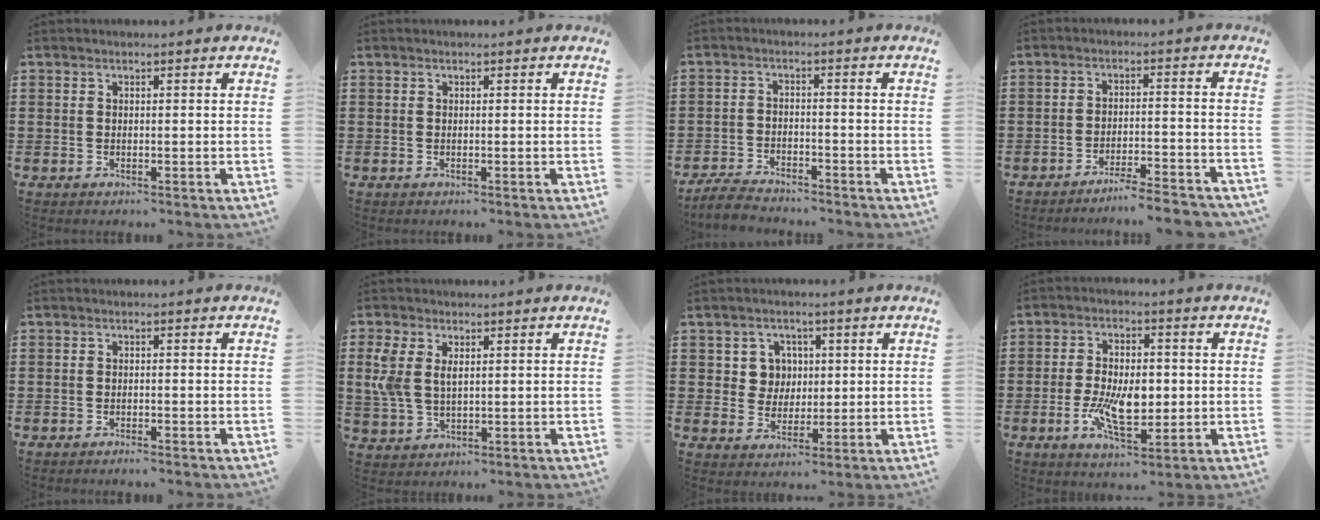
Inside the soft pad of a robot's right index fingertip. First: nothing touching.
{"total": 0.0}
{"total": 3.8, "force": [-3.8, 0.4, 0.6], "torque": [-0.027, 0.000, -0.082]}
{"total": 4.4, "force": [-4.2, -0.6, 1.2], "torque": [-0.021, -0.007, -0.084]}
{"total": 0.9, "force": [-0.9, -0.1, 0.2], "torque": [-0.007, -0.004, -0.017]}
{"total": 4.8, "force": [1.5, 2.7, 3.6], "torque": [-0.093, 0.002, 0.023]}
{"total": 5.0, "force": [1.2, 4.7, 1.4], "torque": [-0.050, 0.018, 0.019]}
{"total": 8.9, "force": [-1.3, 4.4, 7.7], "torque": [-0.149, 0.000, -0.025]}